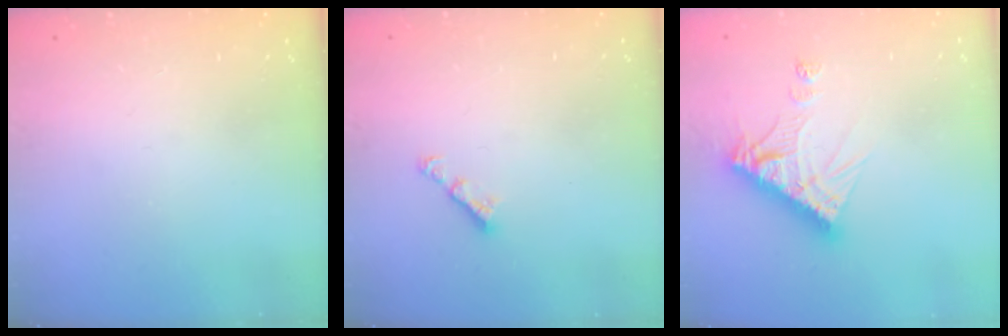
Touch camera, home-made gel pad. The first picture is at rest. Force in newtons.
{"total": 3.1, "press": 3.1, "slide": 0.6}
{"total": 11.2, "press": 11.2, "slide": 1.0}